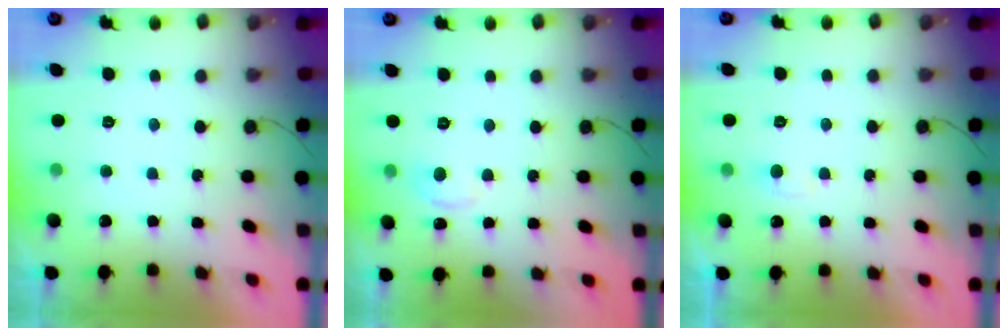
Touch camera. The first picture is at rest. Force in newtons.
{"total": 3.4, "press": 3.4, "slide": 0.4}
{"total": 3.5, "press": 3.5, "slide": 0.4}